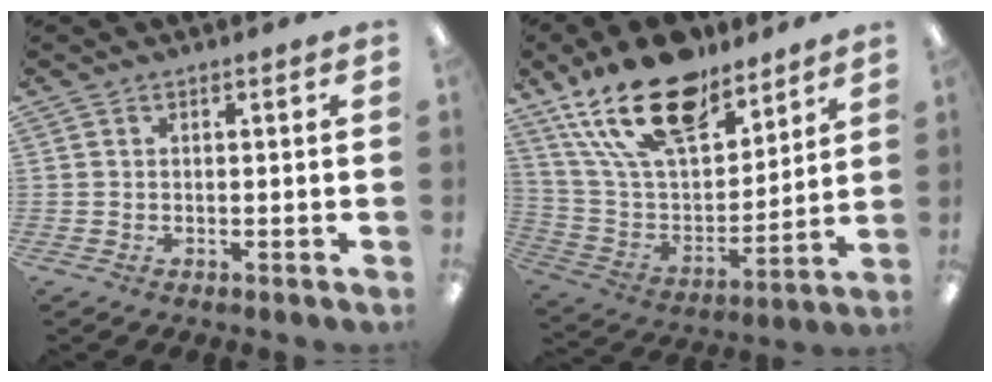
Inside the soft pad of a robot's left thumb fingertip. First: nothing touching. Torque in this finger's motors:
{"motor_torque": [1.20, 0.51, 1.59, -1.19, 0.33]}